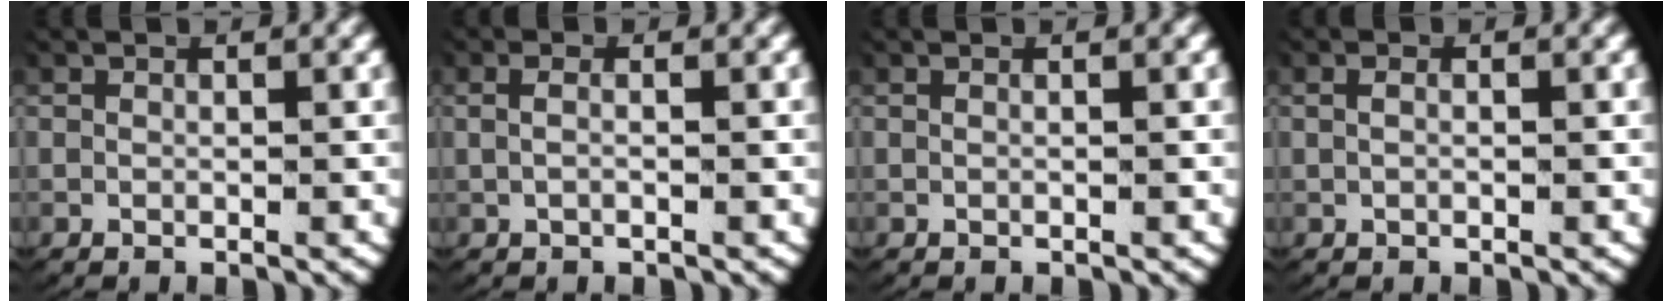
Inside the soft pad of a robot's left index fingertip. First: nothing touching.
{"total": 1.2, "force": [-0.2, 0.3, 1.2], "torque": [-0.028, -0.001, -0.003]}
{"total": 0.6, "force": [0.1, -0.2, 0.6], "torque": [-0.010, 0.002, 0.002]}
{"total": 0.6, "force": [-0.1, 0.1, 0.6], "torque": [-0.016, -0.002, 0.000]}